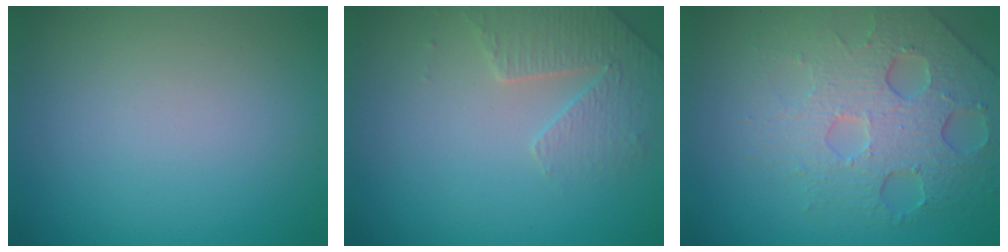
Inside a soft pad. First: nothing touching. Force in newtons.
{"total": 3.2, "press": 3.1, "slide": 0.8}
{"total": 6.6, "press": 4.8, "slide": 4.5}